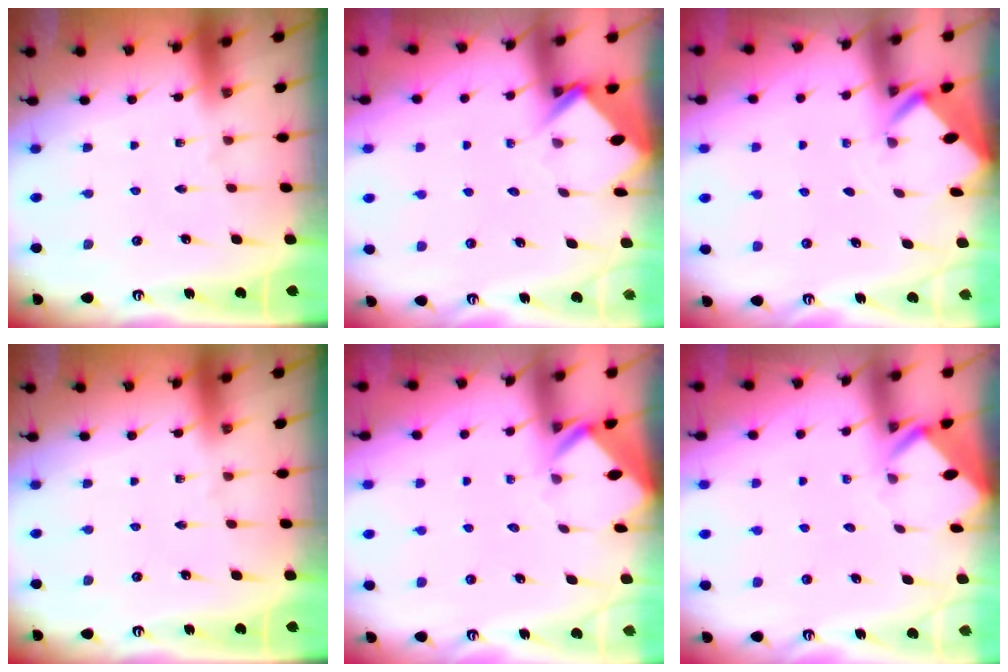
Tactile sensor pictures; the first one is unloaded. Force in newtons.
{"total": 3.9, "press": 3.8, "slide": 0.3}
{"total": 2.2, "press": 2.2, "slide": 0.1}
{"total": 0.0}
{"total": 2.5, "press": 2.4, "slide": 0.3}
{"total": 2.9, "press": 2.9, "slide": 0.1}